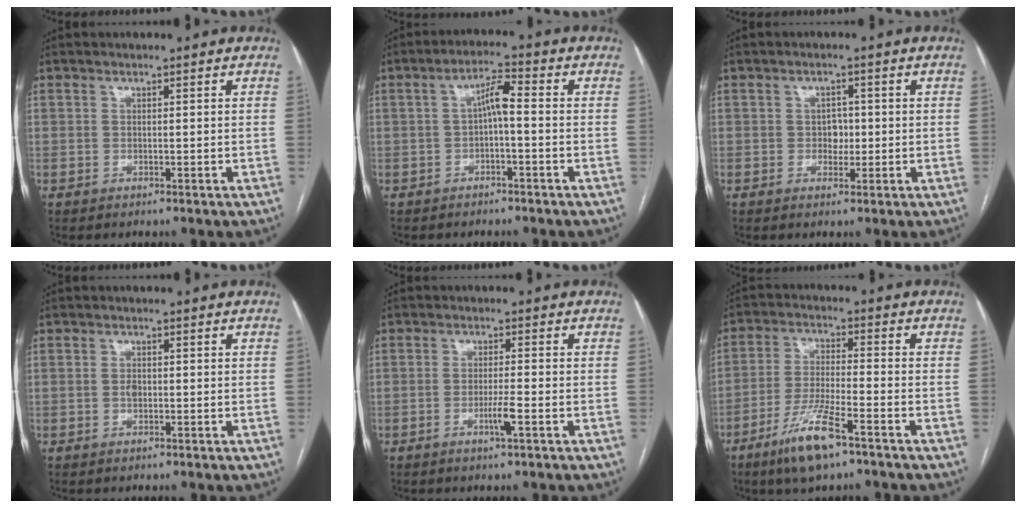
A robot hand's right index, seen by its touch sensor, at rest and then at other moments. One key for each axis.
{"total": 4.2, "fx": -0.3, "fy": 0.8, "fz": 4.1, "tx": -0.071, "ty": 0.019, "tz": -0.004}
{"total": 2.4, "fx": -0.1, "fy": 1.8, "fz": 1.6, "tx": -0.017, "ty": 0.005, "tz": -0.001}
{"total": 1.1, "fx": -0.2, "fy": 0.6, "fz": 0.9, "tx": -0.017, "ty": 0.002, "tz": -0.004}
{"total": 3.1, "fx": -1.4, "fy": -0.3, "fz": 2.7, "tx": -0.054, "ty": -0.005, "tz": -0.026}
{"total": 9.6, "fx": -6.1, "fy": 1.2, "fz": 7.4, "tx": -0.149, "ty": -0.019, "tz": -0.112}